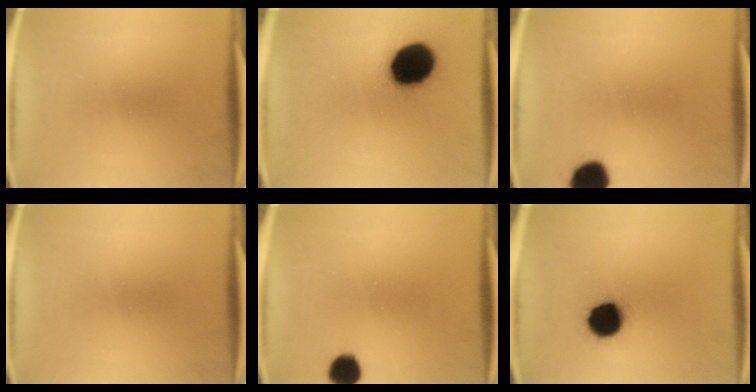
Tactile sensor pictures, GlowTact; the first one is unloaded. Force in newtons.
{"total": 18.9}
{"total": 8.6}
{"total": 0.0}
{"total": 5.5}
{"total": 12.3}